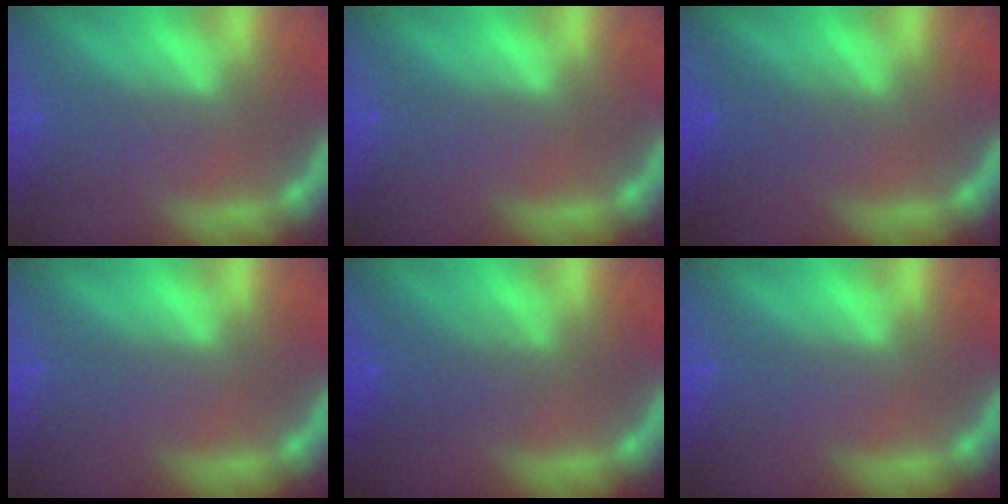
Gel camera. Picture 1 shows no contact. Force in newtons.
{"total": 0.0}
{"total": 1.9}
{"total": 0.0}
{"total": 3.0}
{"total": 0.0}